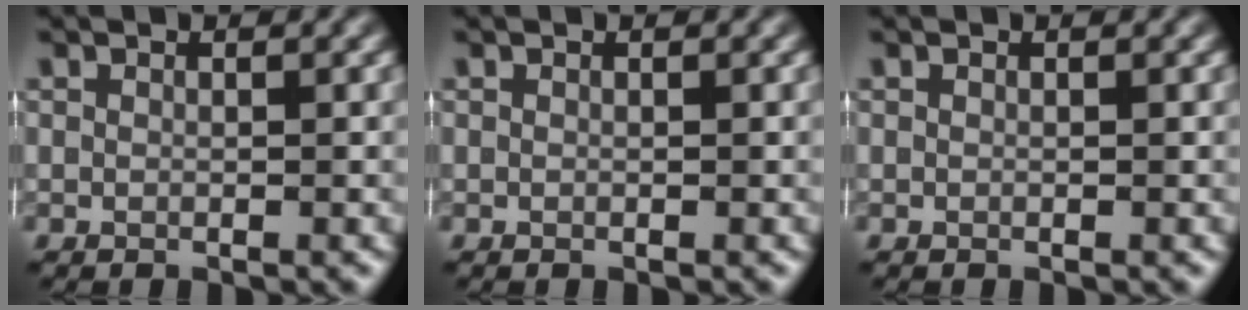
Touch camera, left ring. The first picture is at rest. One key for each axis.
{"total": 0.0}
{"total": 0.0}